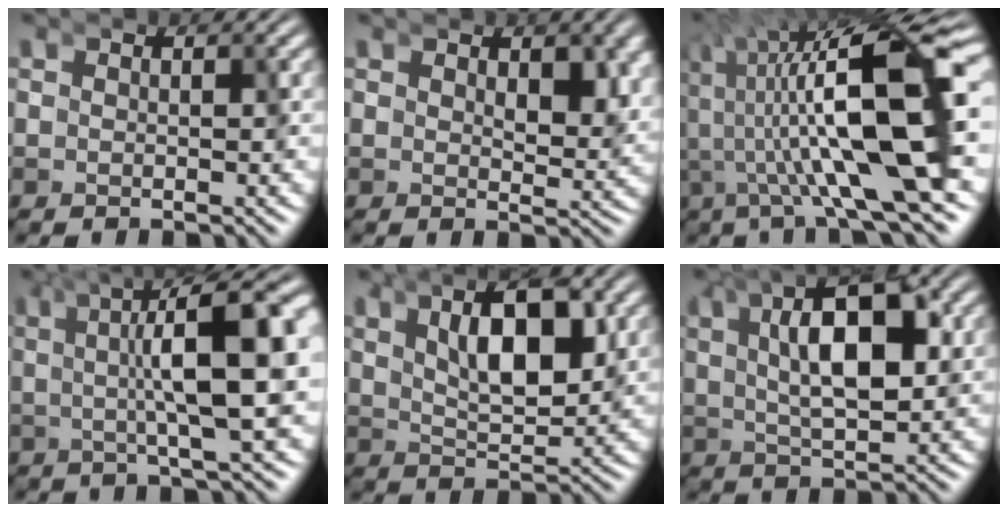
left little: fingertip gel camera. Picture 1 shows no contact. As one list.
[{"total": 2.0, "force": [1.1, 0.8, 1.4], "torque": [-0.031, -0.013, 0.018]}, {"total": 11.1, "force": [-2.5, 3.4, 10.3], "torque": [-0.157, -0.004, -0.045]}, {"total": 9.5, "force": [1.6, 3.2, 8.8], "torque": [-0.104, 0.013, 0.012]}, {"total": 6.1, "force": [1.0, 3.3, 5.0], "torque": [-0.079, -0.005, 0.012]}, {"total": 6.3, "force": [1.2, 2.5, 5.6], "torque": [-0.090, -0.006, 0.016]}]